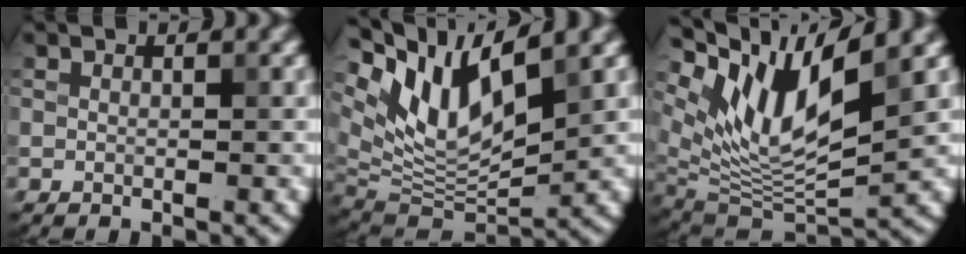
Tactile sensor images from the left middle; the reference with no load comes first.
{"total": 10.0, "force": [5.3, 4.2, 7.4], "torque": [-0.143, 0.000, 0.103]}
{"total": 10.2, "force": [5.4, 3.6, 7.9], "torque": [-0.153, -0.008, 0.107]}